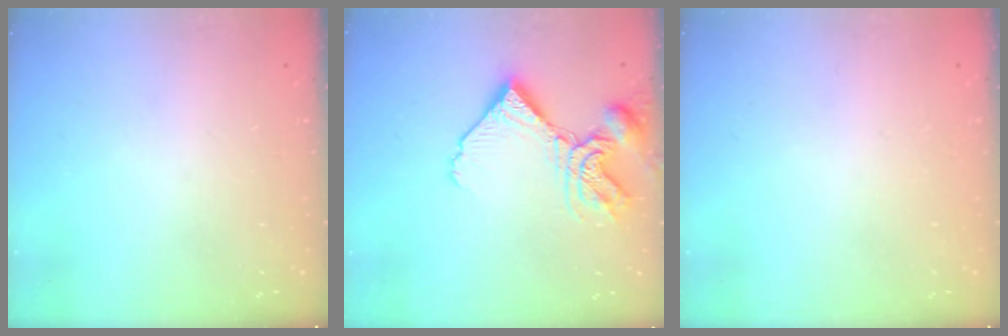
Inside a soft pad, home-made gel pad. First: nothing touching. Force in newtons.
{"total": 11.1, "press": 11.0, "slide": 1.2}
{"total": 1.8, "press": 1.8, "slide": 0.1}